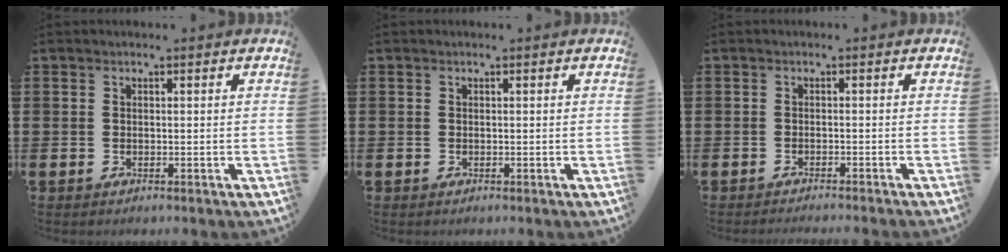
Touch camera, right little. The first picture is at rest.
{"total": 0.0}
{"total": 0.9, "force": [-0.9, -0.3, 0.1], "torque": [0.000, 0.000, -0.018]}